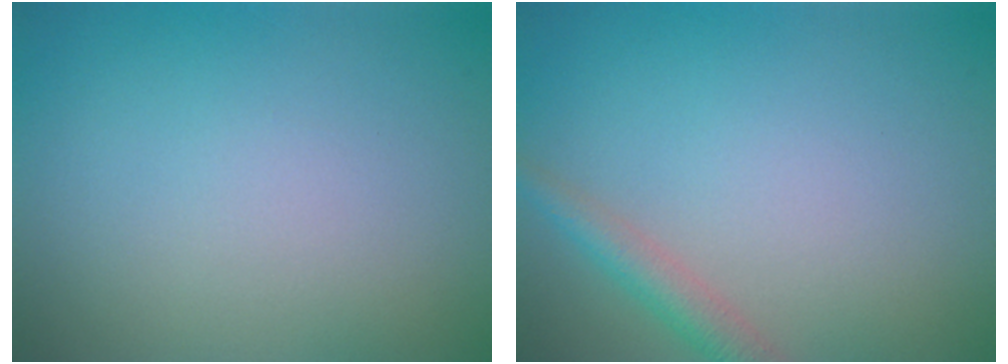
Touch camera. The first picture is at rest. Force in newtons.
{"total": 2.4, "press": 2.4, "slide": 0.1}